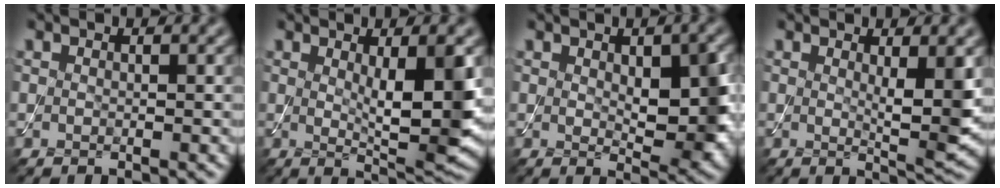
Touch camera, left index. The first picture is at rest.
{"total": 6.4, "force": [0.8, 1.4, 6.2], "torque": [-0.091, -0.017, 0.020]}
{"total": 5.8, "force": [0.5, 2.7, 5.1], "torque": [-0.075, -0.008, 0.017]}
{"total": 3.7, "force": [0.7, 0.6, 3.6], "torque": [-0.052, -0.014, 0.015]}